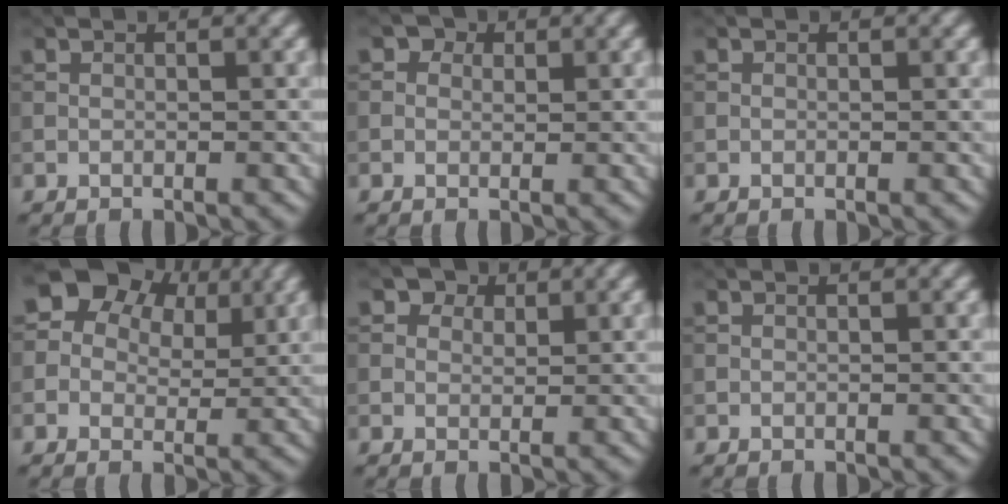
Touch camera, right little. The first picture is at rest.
{"total": 2.3, "force": [1.2, 1.7, 1.0], "torque": [-0.015, -0.001, 0.003]}
{"total": 0.0}
{"total": 8.2, "force": [3.8, 6.0, 4.0], "torque": [-0.064, 0.022, 0.039]}
{"total": 3.2, "force": [2.1, 2.1, 1.2], "torque": [-0.027, -0.010, 0.027]}
{"total": 0.0}